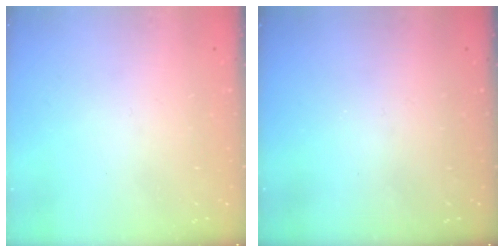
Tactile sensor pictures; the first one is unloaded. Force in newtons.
{"total": 0.0}